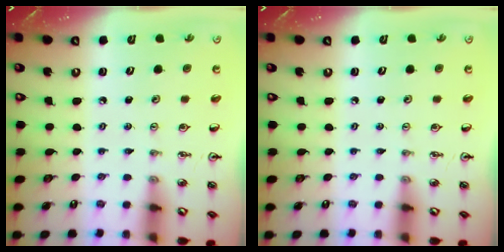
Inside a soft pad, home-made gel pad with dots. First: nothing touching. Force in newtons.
{"total": 0.0}